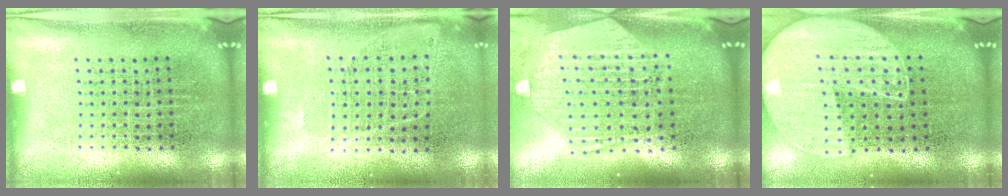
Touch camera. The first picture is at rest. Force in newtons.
{"total": 0.9, "press": 0.8, "slide": 0.5}
{"total": 2.6, "press": 2.2, "slide": 1.5}
{"total": 1.7, "press": 1.6, "slide": 0.7}